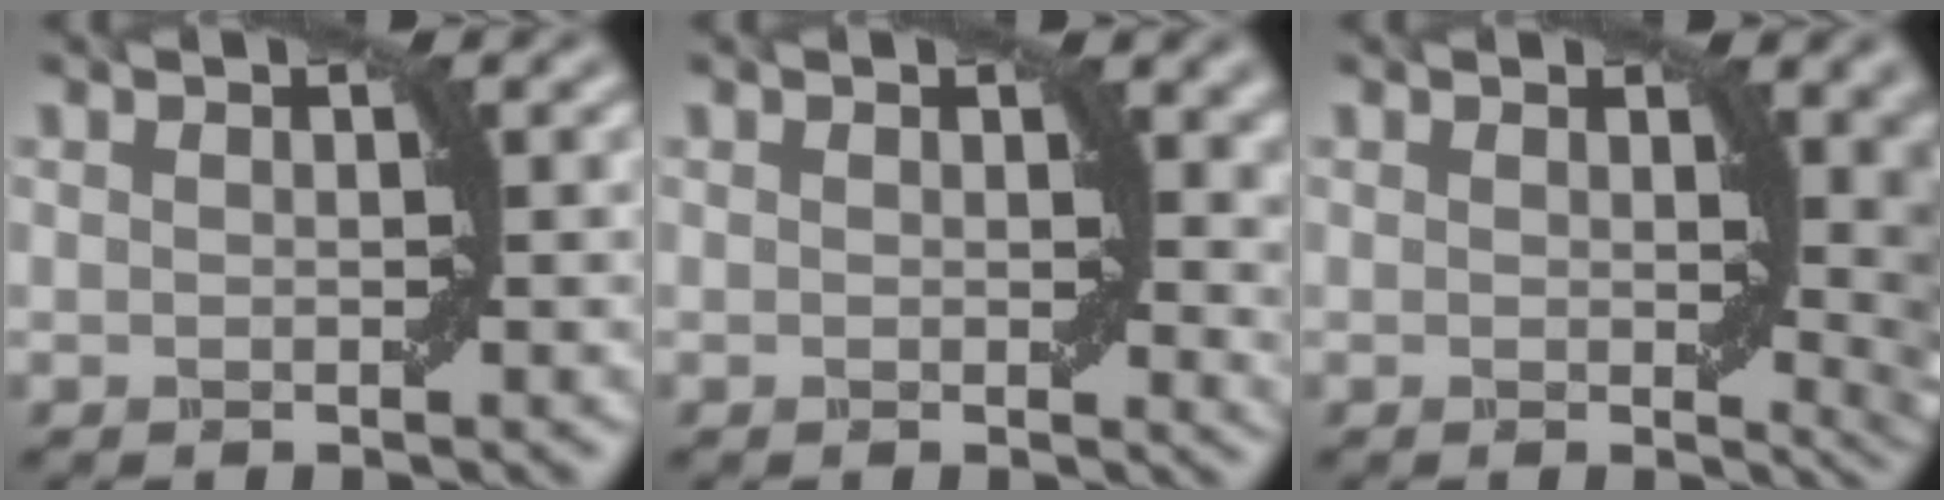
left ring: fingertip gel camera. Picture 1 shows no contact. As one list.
[{"total": 3.2, "force": [1.0, 1.9, 2.4], "torque": [-0.021, -0.008, 0.013]}, {"total": 6.2, "force": [1.4, 2.7, 5.4], "torque": [-0.043, -0.009, 0.026]}]